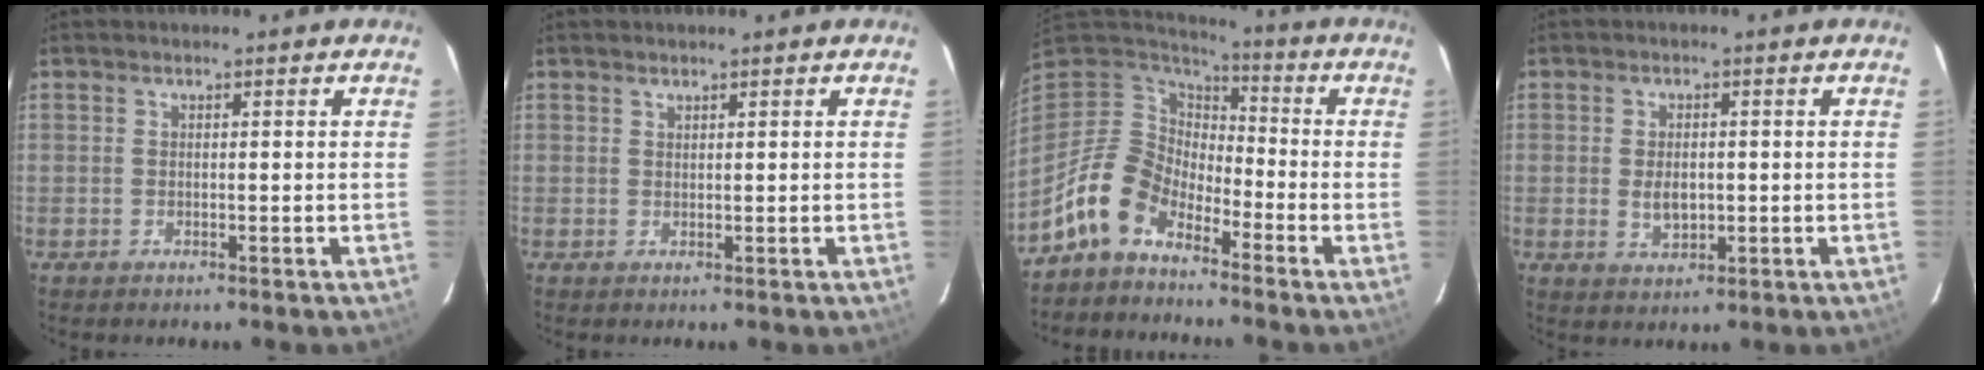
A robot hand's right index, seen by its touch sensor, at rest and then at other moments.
{"total": 0.6, "force": [0.6, 0.2, 0.1], "torque": [-0.002, 0.002, 0.012]}
{"total": 11.2, "force": [-7.8, 6.2, 5.2], "torque": [-0.109, 0.019, -0.157]}
{"total": 4.4, "force": [-0.4, 2.7, 3.4], "torque": [-0.063, -0.003, -0.002]}